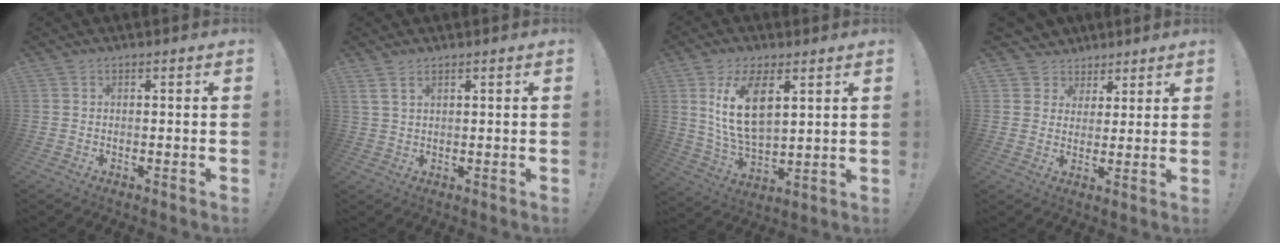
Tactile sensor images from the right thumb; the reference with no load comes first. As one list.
[{"total": 3.1, "force": [1.9, 1.2, 2.1], "torque": [-0.052, 0.001, 0.037]}, {"total": 13.8, "force": [5.4, 6.7, 10.8], "torque": [-0.200, -0.020, 0.095]}, {"total": 6.2, "force": [2.3, 5.7, 0.6], "torque": [-0.015, -0.015, 0.052]}]